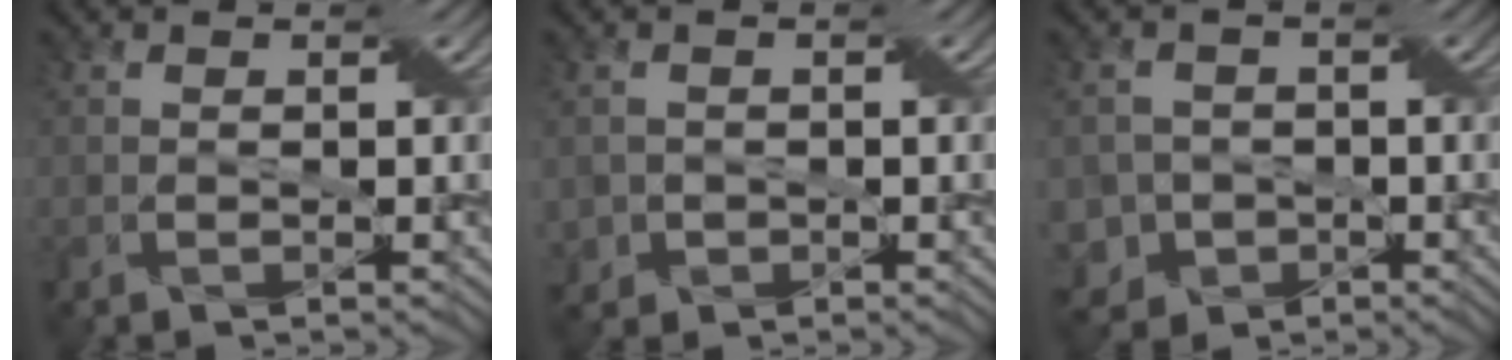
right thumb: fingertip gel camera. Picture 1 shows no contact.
{"total": 2.2, "force": [-0.8, 2.0, 0.2], "torque": [-0.010, -0.002, -0.014]}
{"total": 5.8, "force": [-2.8, 4.9, 1.3], "torque": [-0.032, -0.009, -0.056]}